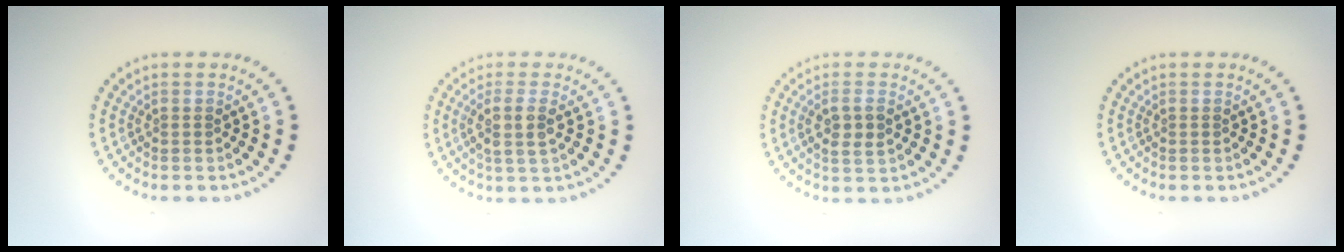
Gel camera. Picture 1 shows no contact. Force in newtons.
{"total": 2.6, "press": 2.2, "slide": 1.4}
{"total": 2.4, "press": 2.3, "slide": 0.5}
{"total": 0.0}